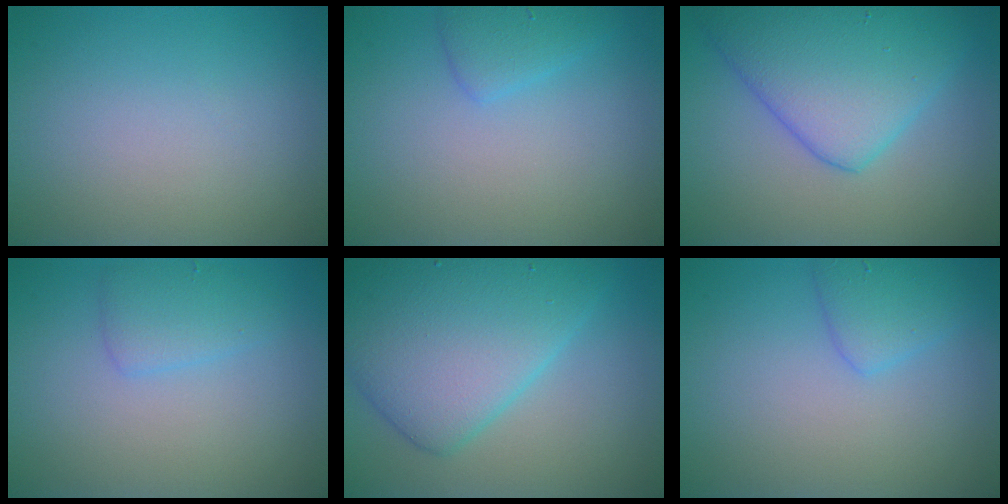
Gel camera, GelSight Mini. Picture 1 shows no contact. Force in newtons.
{"total": 1.9, "press": 1.9, "slide": 0.0}
{"total": 7.5, "press": 7.5, "slide": 0.2}
{"total": 2.1, "press": 2.1, "slide": 0.1}
{"total": 8.7, "press": 8.7, "slide": 0.1}
{"total": 2.2, "press": 2.2, "slide": 0.1}